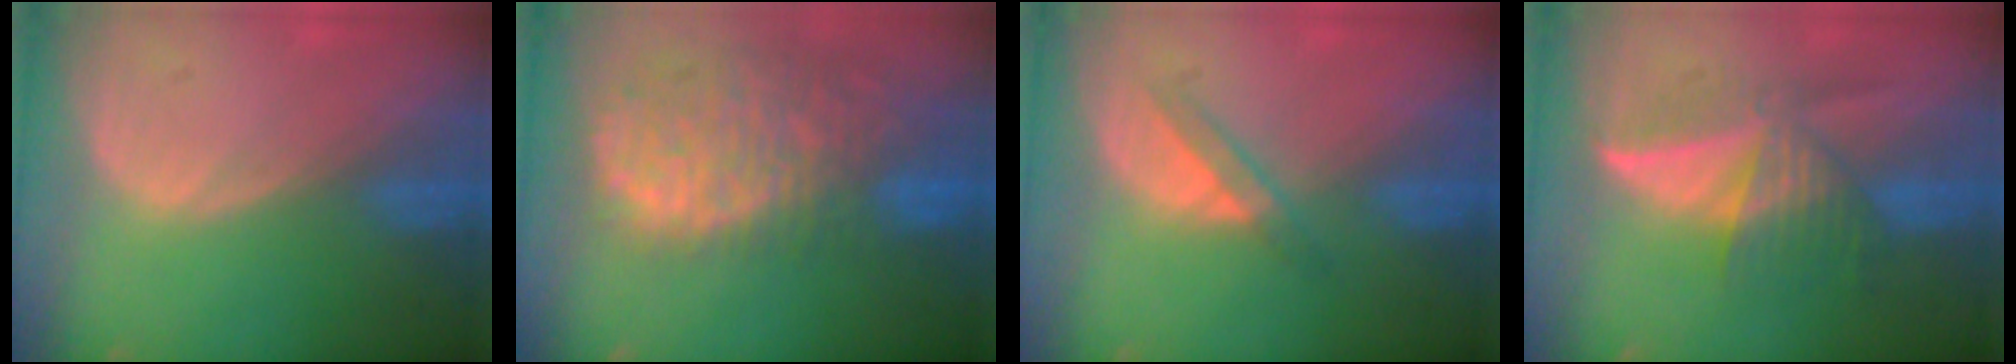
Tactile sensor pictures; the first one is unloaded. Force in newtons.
{"total": 13.6, "press": 11.0, "slide": 7.9}
{"total": 2.9, "press": 2.8, "slide": 1.0}
{"total": 6.5, "press": 6.4, "slide": 0.8}